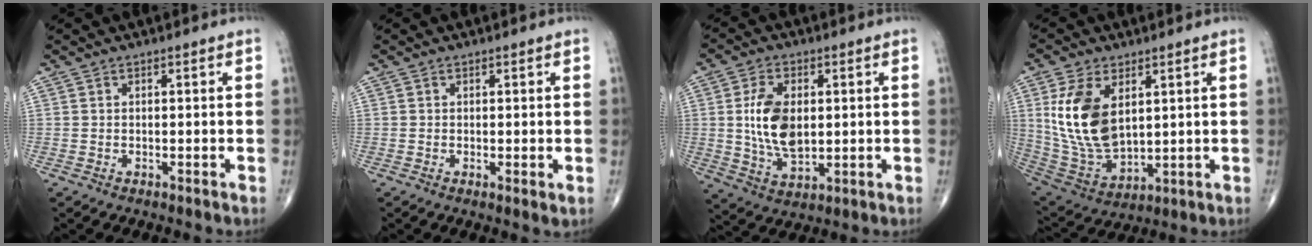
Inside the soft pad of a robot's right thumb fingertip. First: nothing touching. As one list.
[{"total": 1.4, "force": [0.0, 0.4, 1.4], "torque": [-0.024, -0.008, -0.002]}, {"total": 11.2, "force": [1.1, 6.5, 9.1], "torque": [-0.161, -0.010, 0.028]}, {"total": 15.7, "force": [4.0, 9.1, 12.2], "torque": [-0.231, -0.022, 0.094]}]